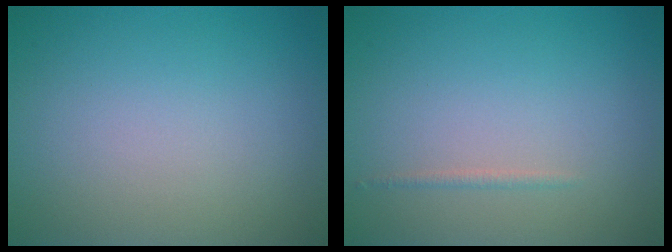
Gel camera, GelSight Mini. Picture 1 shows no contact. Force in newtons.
{"total": 0.6, "press": 0.6, "slide": 0.0}